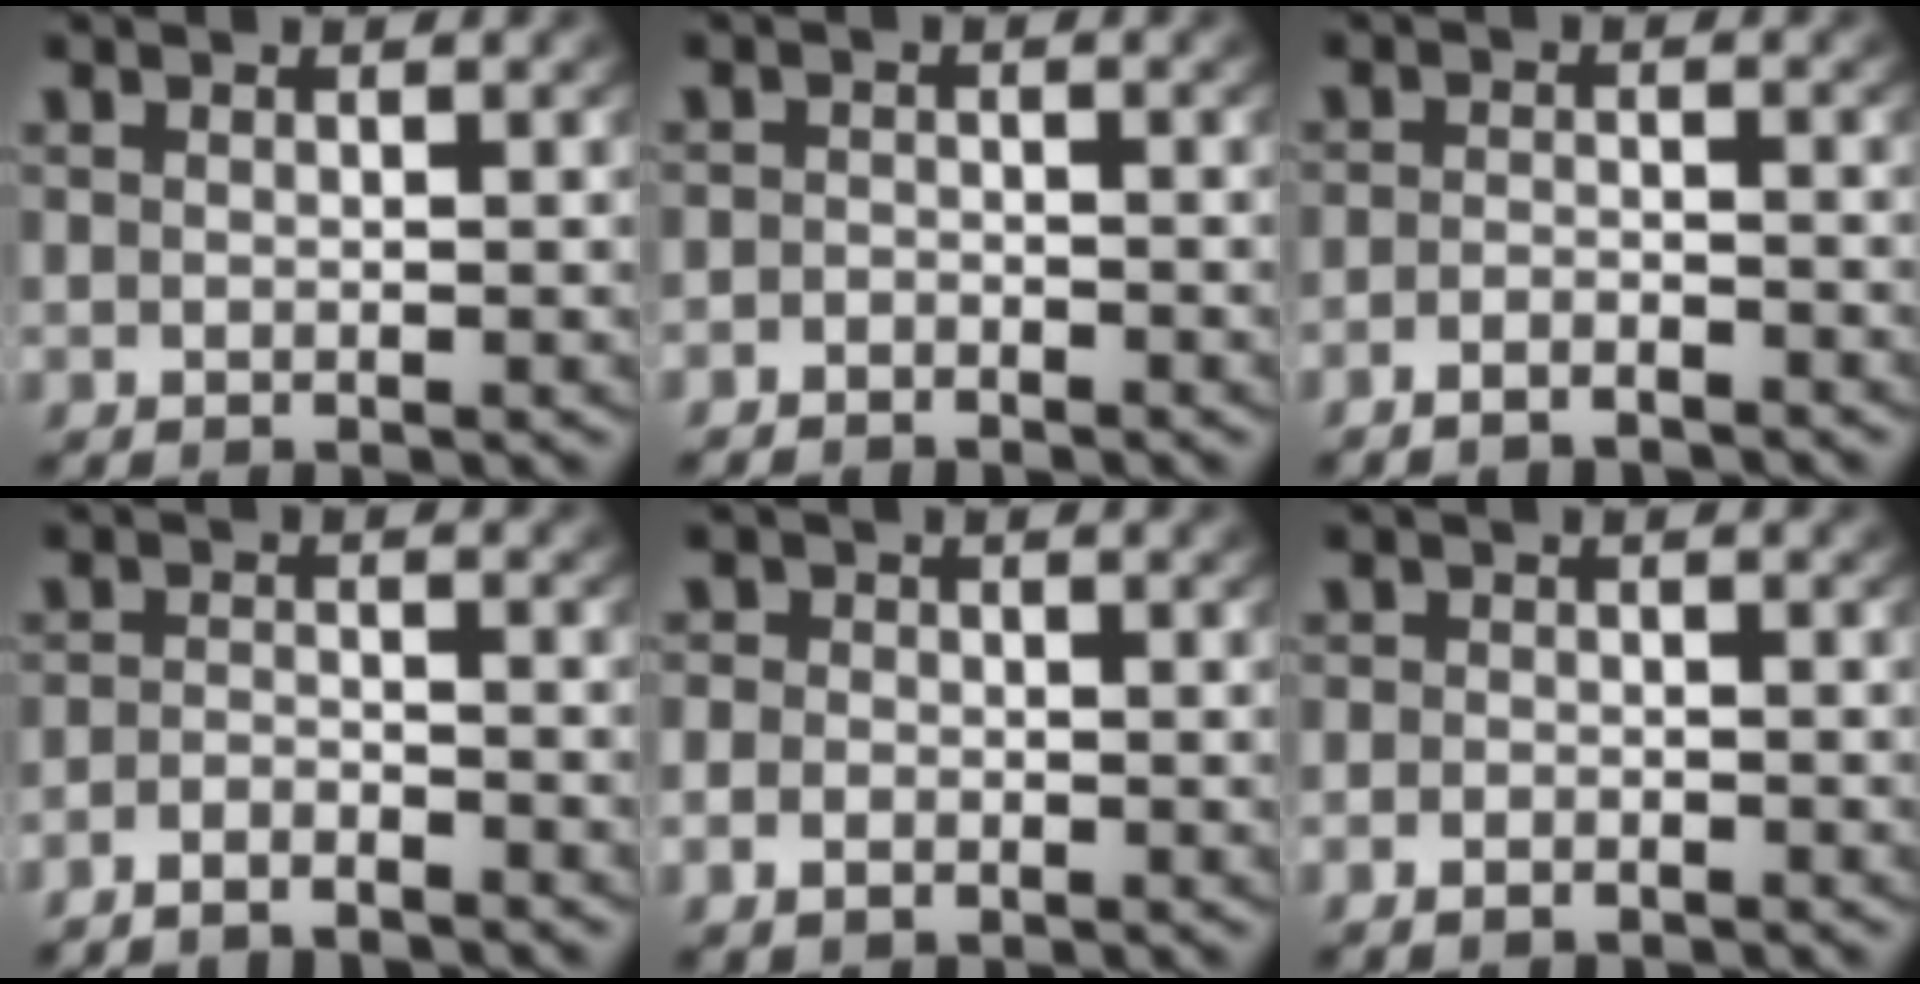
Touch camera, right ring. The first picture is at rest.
{"total": 1.8, "force": [-1.7, 0.5, -0.3], "torque": [0.000, -0.017, -0.024]}
{"total": 2.6, "force": [-2.6, 0.5, 0.5], "torque": [-0.012, -0.009, -0.042]}
{"total": 3.2, "force": [-3.1, 0.7, 0.4], "torque": [-0.014, -0.014, -0.049]}
{"total": 2.6, "force": [-0.9, 2.4, 0.6], "torque": [-0.021, -0.010, -0.015]}
{"total": 1.5, "force": [-1.2, 0.9, 0.2], "torque": [-0.006, -0.011, -0.016]}